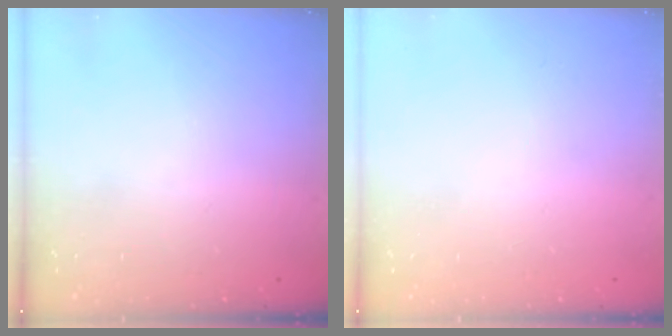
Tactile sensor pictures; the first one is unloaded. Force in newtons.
{"total": 0.0}